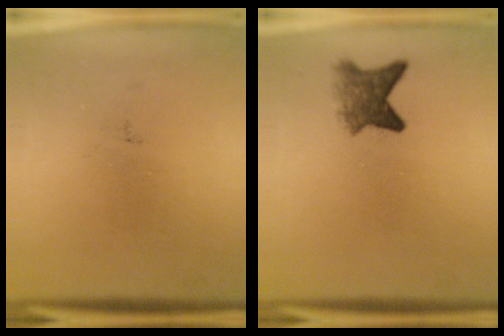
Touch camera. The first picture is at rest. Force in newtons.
{"total": 4.5}